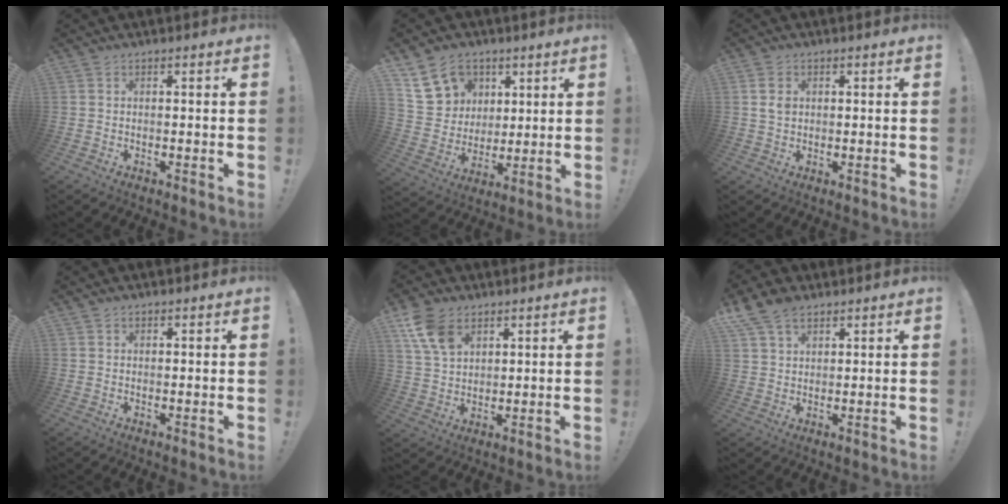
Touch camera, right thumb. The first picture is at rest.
{"total": 15.2, "force": [8.1, 11.9, 5.0], "torque": [-0.082, -0.037, 0.168]}
{"total": 3.6, "force": [0.9, 2.8, 2.1], "torque": [-0.029, 0.001, 0.016]}
{"total": 0.6, "force": [0.5, 0.4, 0.1], "torque": [0.005, -0.004, 0.009]}
{"total": 10.5, "force": [5.9, 6.5, 5.7], "torque": [-0.109, -0.021, 0.116]}
{"total": 8.5, "force": [5.6, 5.0, 4.0], "torque": [-0.064, -0.020, 0.110]}